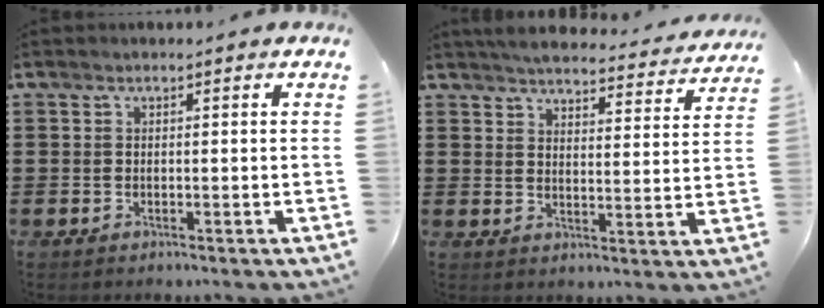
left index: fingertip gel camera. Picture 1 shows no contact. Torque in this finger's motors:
{"motor_torque": [-0.65, -1.49, -0.04, -0.05]}